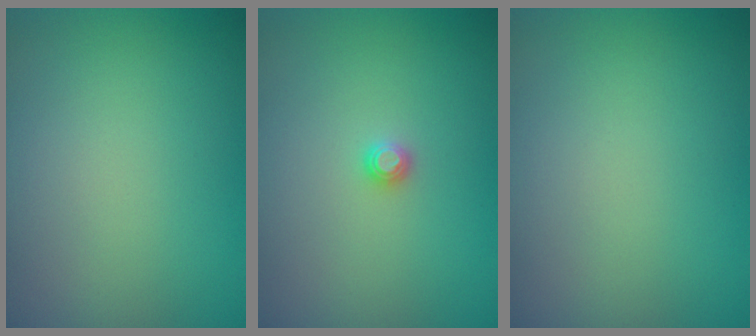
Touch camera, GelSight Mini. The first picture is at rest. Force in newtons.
{"total": 0.8, "press": 0.8, "slide": 0.1}
{"total": 0.0}